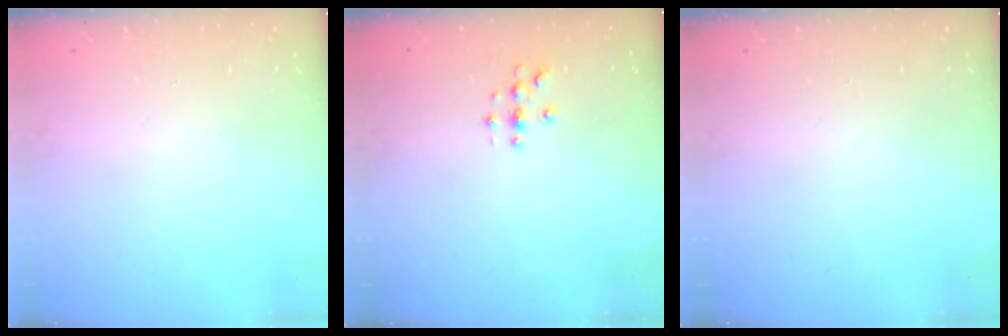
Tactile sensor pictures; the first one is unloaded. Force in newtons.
{"total": 3.0, "press": 3.0, "slide": 0.3}
{"total": 0.0}